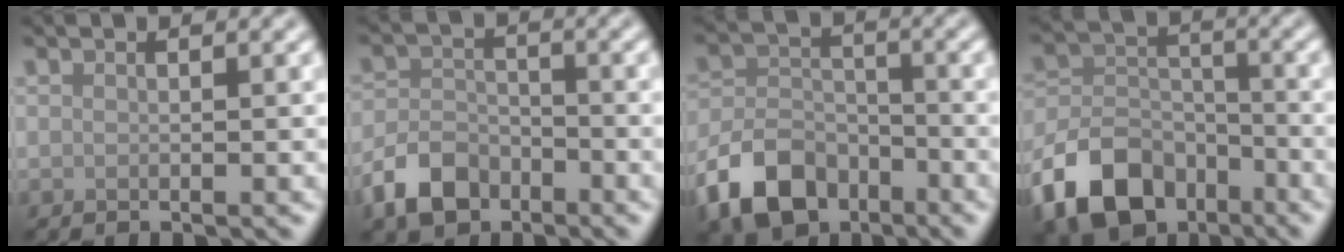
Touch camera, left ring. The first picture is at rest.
{"total": 4.6, "force": [-2.9, 2.8, 2.1], "torque": [-0.039, 0.000, -0.063]}
{"total": 7.2, "force": [-4.3, 4.6, 3.5], "torque": [-0.065, -0.003, -0.091]}
{"total": 8.9, "force": [-5.2, 5.8, 4.4], "torque": [-0.083, -0.006, -0.110]}